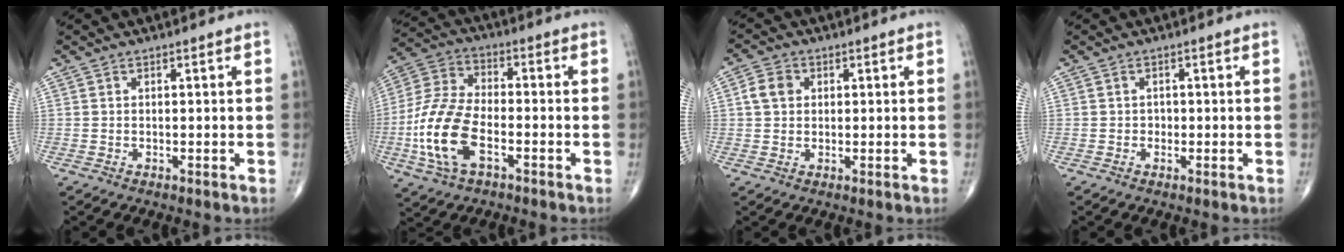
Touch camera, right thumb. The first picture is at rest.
{"total": 14.3, "force": [-4.5, 7.3, 11.4], "torque": [-0.244, 0.021, -0.090]}
{"total": 4.2, "force": [0.8, 3.4, 2.3], "torque": [-0.038, 0.007, 0.012]}
{"total": 0.7, "force": [-0.2, 0.6, 0.2], "torque": [0.003, 0.004, -0.006]}